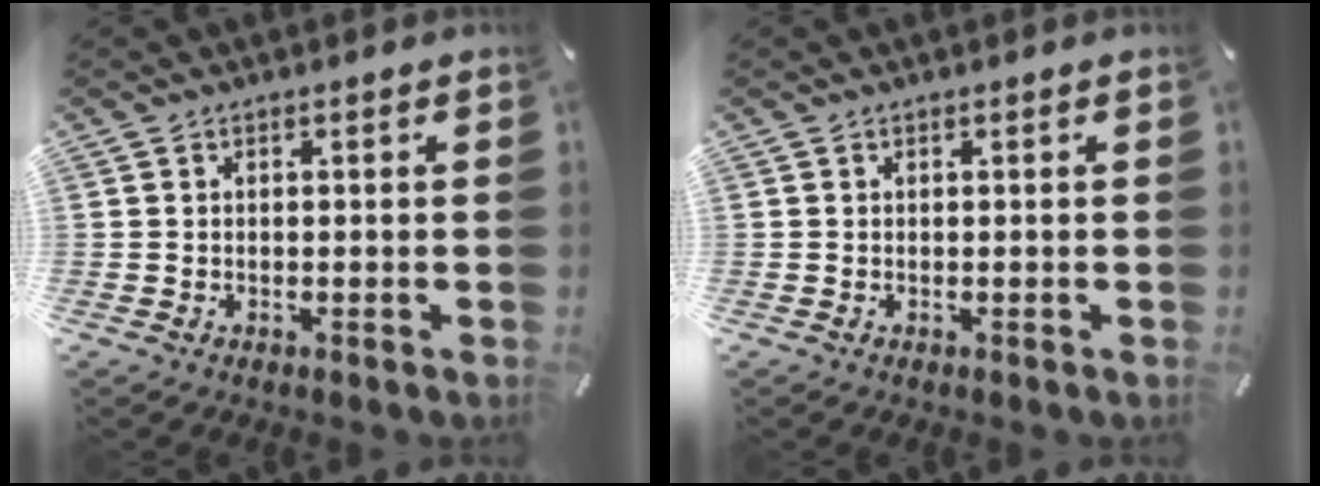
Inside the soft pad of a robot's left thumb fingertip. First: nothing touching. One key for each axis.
{"total": 0.0}